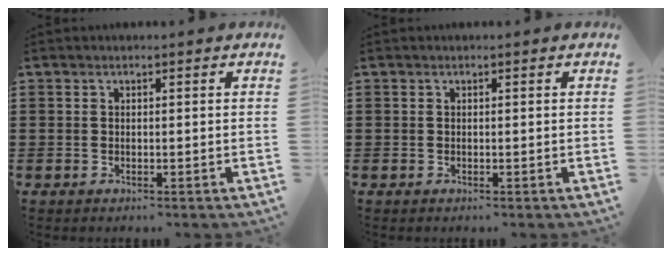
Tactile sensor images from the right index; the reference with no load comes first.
{"total": 0.0}